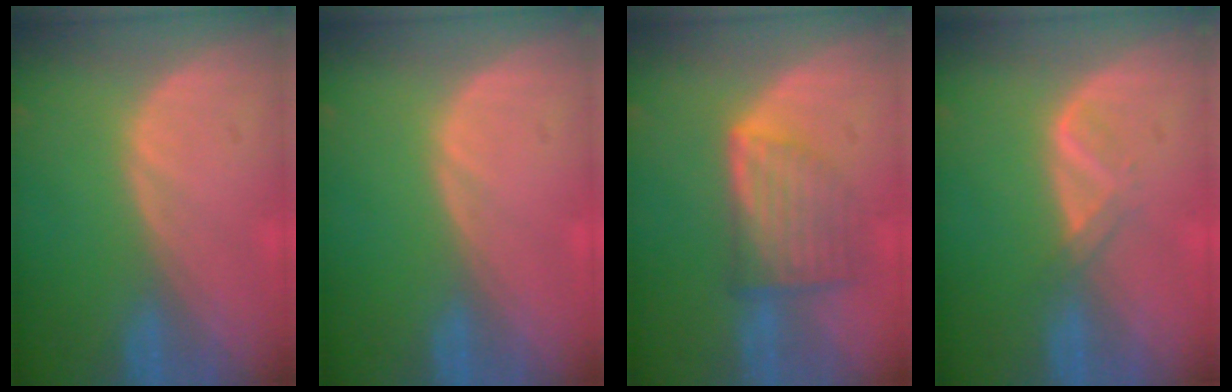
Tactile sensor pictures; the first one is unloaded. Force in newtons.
{"total": 0.0}
{"total": 7.3, "press": 6.6, "slide": 3.2}
{"total": 2.1, "press": 2.1, "slide": 0.2}